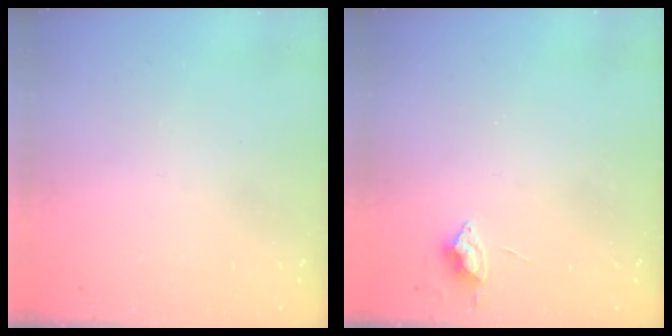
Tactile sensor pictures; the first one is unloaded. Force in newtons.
{"total": 5.7, "press": 5.6, "slide": 0.6}